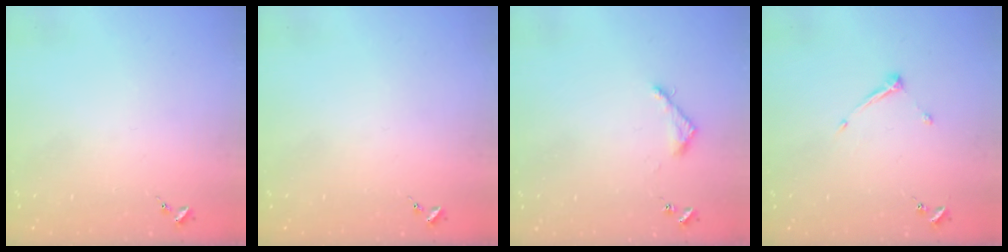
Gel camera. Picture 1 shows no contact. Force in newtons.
{"total": 0.0}
{"total": 3.6, "press": 3.6, "slide": 0.4}
{"total": 5.9, "press": 5.9, "slide": 0.6}